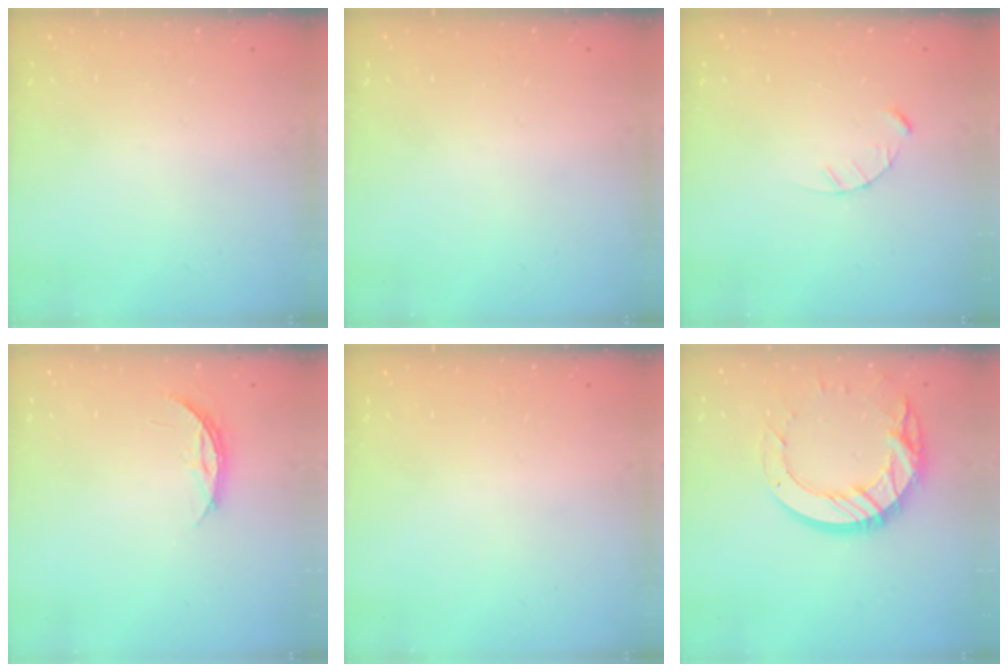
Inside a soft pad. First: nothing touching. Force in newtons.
{"total": 0.0}
{"total": 2.4, "press": 2.4, "slide": 0.3}
{"total": 3.8, "press": 3.8, "slide": 0.3}
{"total": 0.0}
{"total": 15.9, "press": 15.8, "slide": 1.5}